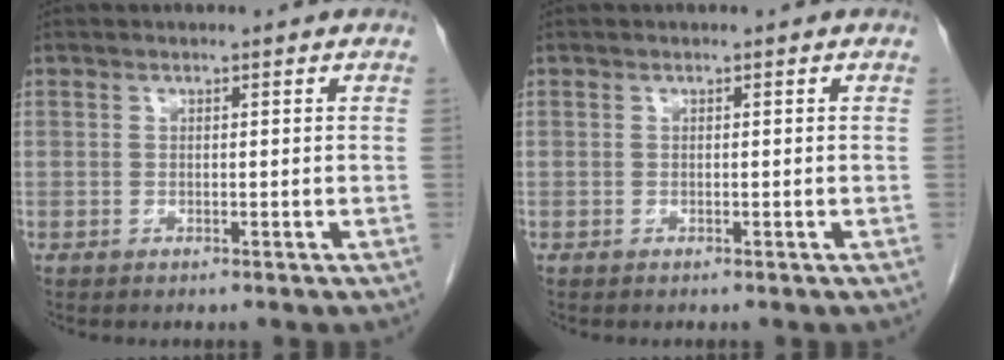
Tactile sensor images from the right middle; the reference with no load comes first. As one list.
[{"total": 0.0}]